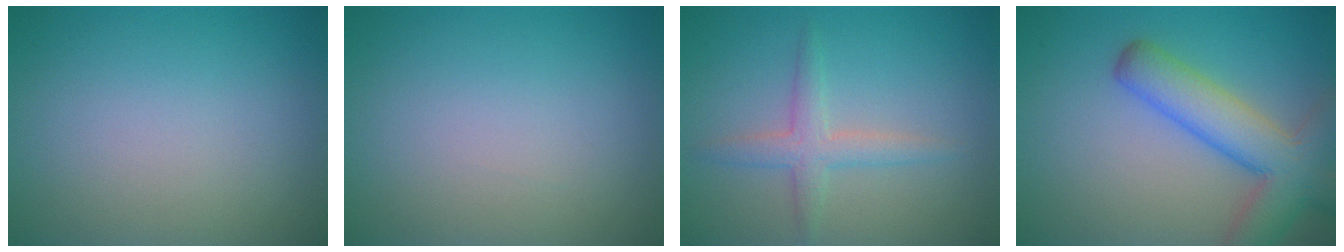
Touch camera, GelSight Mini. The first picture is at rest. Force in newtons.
{"total": 0.0}
{"total": 2.5, "press": 2.5, "slide": 0.1}
{"total": 6.9, "press": 6.9, "slide": 0.4}